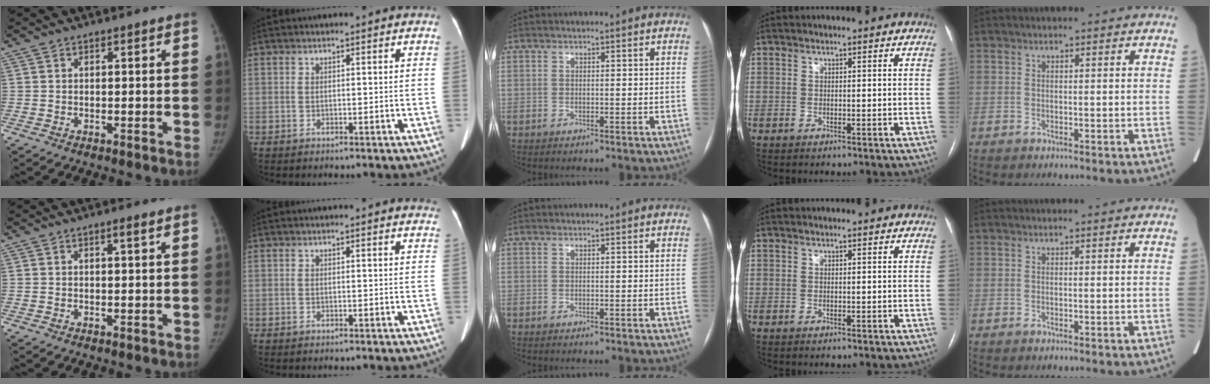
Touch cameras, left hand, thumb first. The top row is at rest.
{"thumb": {"total": 1.3, "force": [0.7, 0.0, 1.0], "torque": [-0.016, -0.003, 0.013]}, "index": {"total": 2.7, "force": [2.7, 0.4, 0.4], "torque": [-0.006, -0.004, 0.011]}}